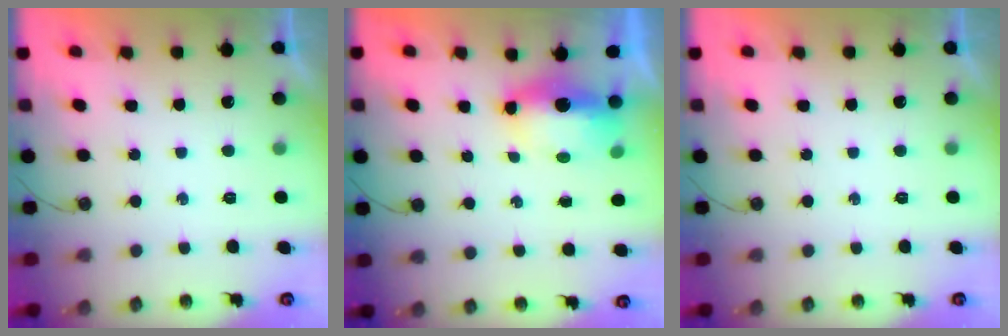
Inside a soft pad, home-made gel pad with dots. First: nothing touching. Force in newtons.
{"total": 11.5, "press": 8.0, "slide": 8.3}
{"total": 0.0}